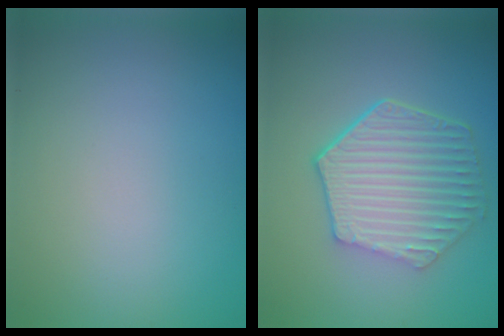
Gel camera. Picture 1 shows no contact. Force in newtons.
{"total": 6.3, "press": 4.8, "slide": 4.0}